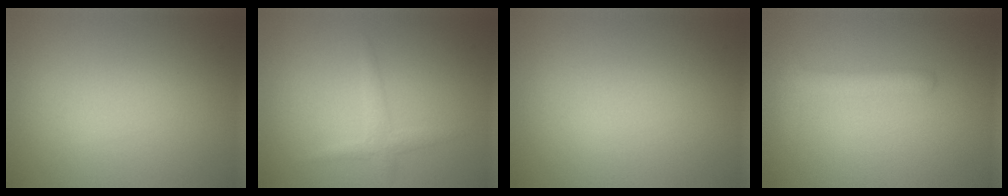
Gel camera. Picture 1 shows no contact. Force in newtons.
{"total": 1.6, "press": 1.6, "slide": 0.1}
{"total": 0.0}
{"total": 1.9, "press": 1.9, "slide": 0.2}